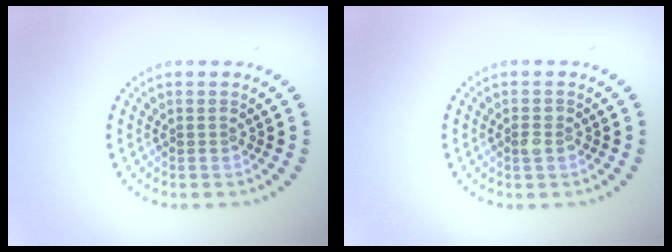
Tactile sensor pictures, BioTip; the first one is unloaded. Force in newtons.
{"total": 1.2, "press": 1.2, "slide": 0.1}